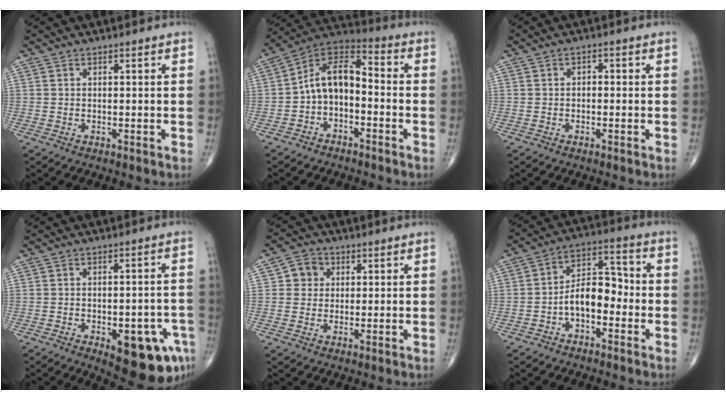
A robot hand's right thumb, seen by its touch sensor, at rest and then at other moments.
{"total": 9.3, "force": [-2.2, 5.3, 7.4], "torque": [-0.120, 0.053, -0.052]}
{"total": 1.1, "force": [-0.2, 0.8, 0.7], "torque": [-0.003, 0.006, -0.008]}
{"total": 13.3, "force": [-5.9, 5.4, 10.7], "torque": [-0.104, 0.024, -0.062]}
{"total": 4.4, "force": [1.0, 4.1, 1.3], "torque": [0.005, 0.004, 0.010]}
{"total": 9.0, "force": [-2.6, 5.3, 6.8], "torque": [-0.094, 0.042, -0.055]}